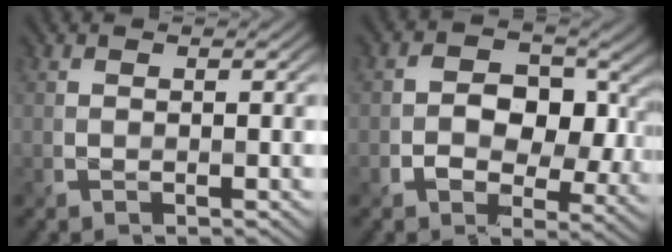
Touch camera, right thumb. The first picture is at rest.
{"total": 9.9, "force": [0.5, 7.4, 6.5], "torque": [-0.094, -0.014, -0.002]}